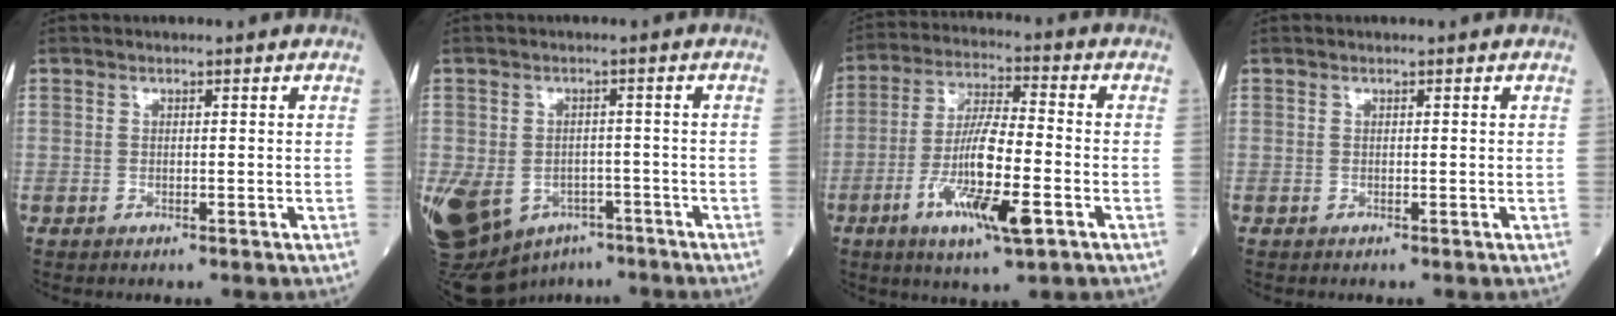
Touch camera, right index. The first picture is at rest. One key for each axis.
{"total": 22.2, "fx": -10.6, "fy": 16.5, "fz": 10.5, "tx": -0.321, "ty": -0.009, "tz": -0.147}
{"total": 12.7, "fx": -4.7, "fy": 1.7, "fz": 11.7, "tx": -0.223, "ty": -0.013, "tz": -0.083}
{"total": 0.0}